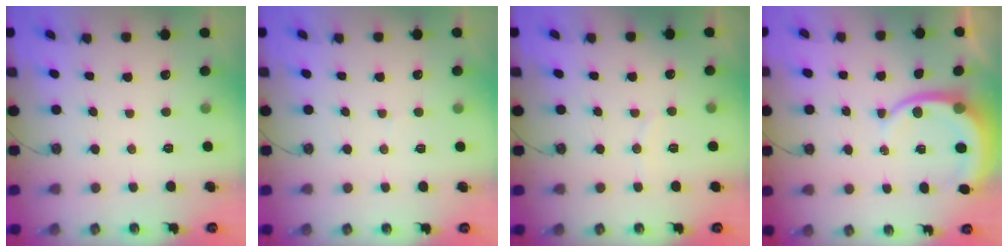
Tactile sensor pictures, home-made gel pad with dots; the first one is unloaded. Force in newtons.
{"total": 3.5, "press": 3.5, "slide": 0.4}
{"total": 3.4, "press": 3.4, "slide": 0.4}
{"total": 7.3, "press": 7.3, "slide": 0.9}